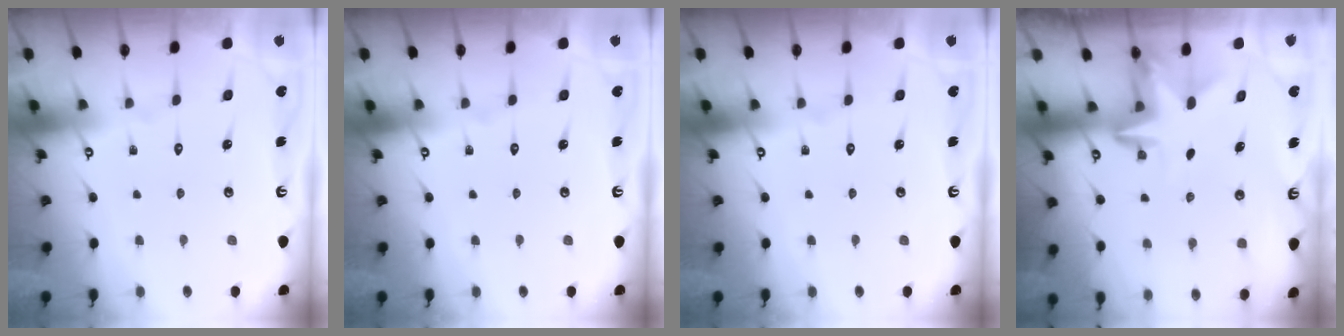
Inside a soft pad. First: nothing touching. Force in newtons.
{"total": 0.0}
{"total": 0.0}
{"total": 2.7, "press": 2.7, "slide": 0.2}